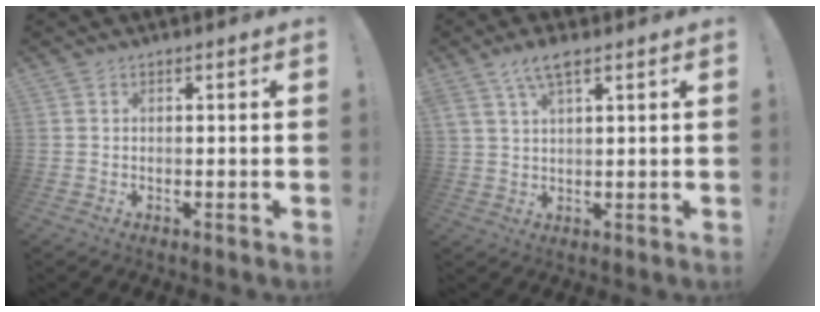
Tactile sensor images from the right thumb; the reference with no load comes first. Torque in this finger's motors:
{"motor_torque": [1.05, 1.11, 0.69, 0.41, 0.08]}